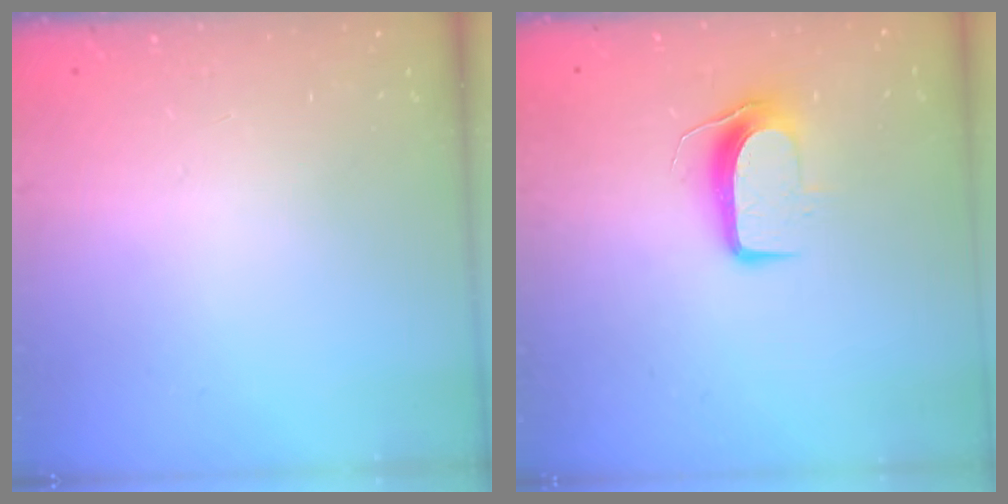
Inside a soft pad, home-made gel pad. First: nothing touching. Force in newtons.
{"total": 8.8, "press": 8.8, "slide": 0.8}